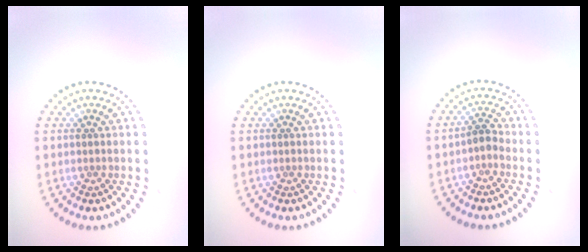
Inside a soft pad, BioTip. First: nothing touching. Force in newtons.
{"total": 0.0}
{"total": 1.3, "press": 1.0, "slide": 0.9}